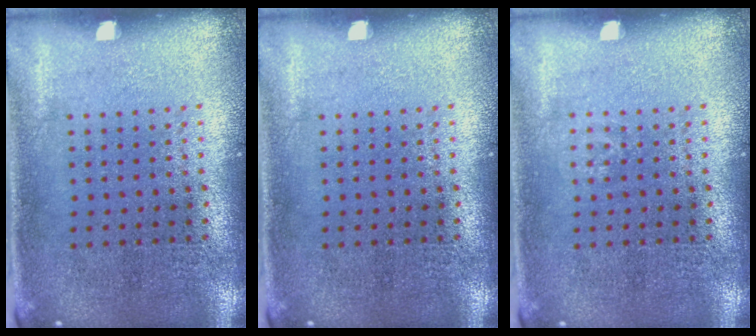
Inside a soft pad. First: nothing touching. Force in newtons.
{"total": 0.0}
{"total": 0.7, "press": 0.7, "slide": 0.1}